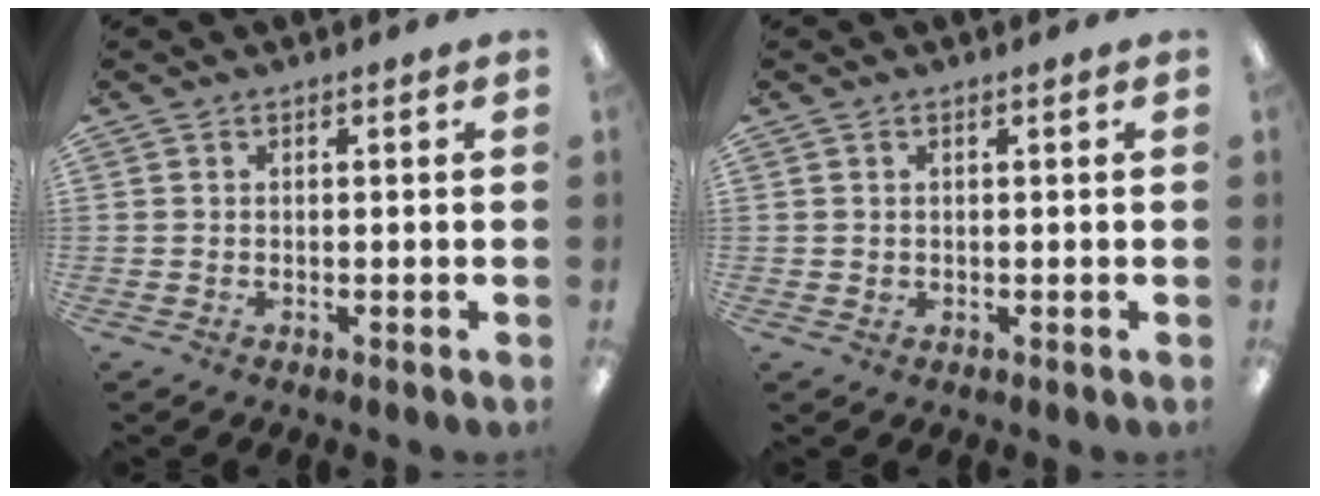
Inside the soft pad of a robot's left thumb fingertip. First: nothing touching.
{"total": 0.7, "force": [0.4, 0.5, 0.2], "torque": [-0.005, 0.003, 0.007]}